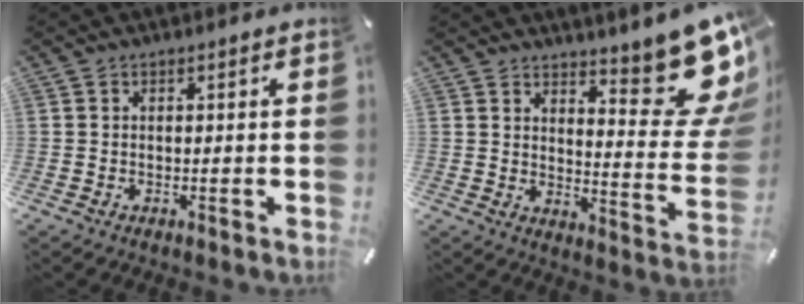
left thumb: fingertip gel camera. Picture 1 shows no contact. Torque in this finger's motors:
{"motor_torque": [1.84, 0.15, 0.84, -0.04, 0.13]}